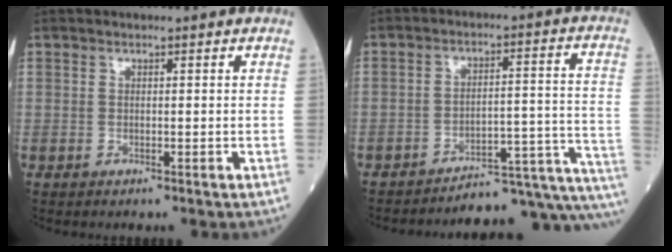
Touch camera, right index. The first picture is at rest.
{"total": 15.1, "force": [-14.5, 0.8, 4.3], "torque": [-0.002, 0.053, -0.188]}